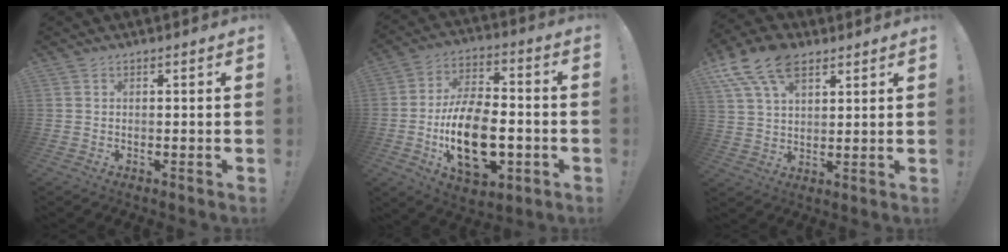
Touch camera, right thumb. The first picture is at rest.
{"total": 21.5, "force": [-5.6, 12.2, 16.7], "torque": [-0.294, 0.027, -0.084]}
{"total": 13.7, "force": [7.8, 8.0, 8.1], "torque": [-0.148, -0.028, 0.144]}